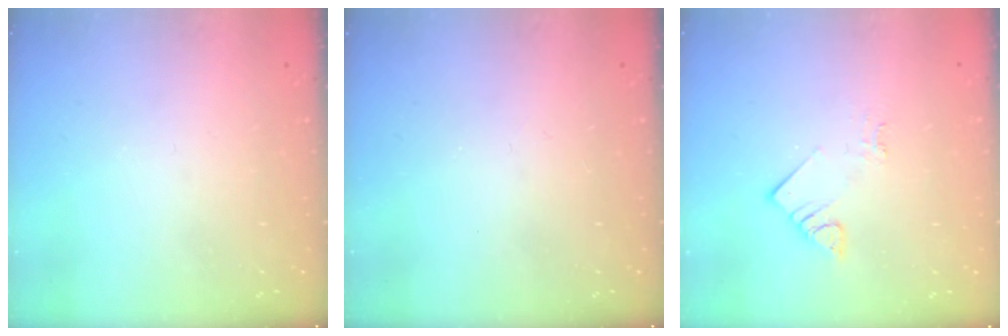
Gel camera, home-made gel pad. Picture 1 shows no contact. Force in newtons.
{"total": 3.6, "press": 3.5, "slide": 0.4}
{"total": 3.6, "press": 3.6, "slide": 0.5}